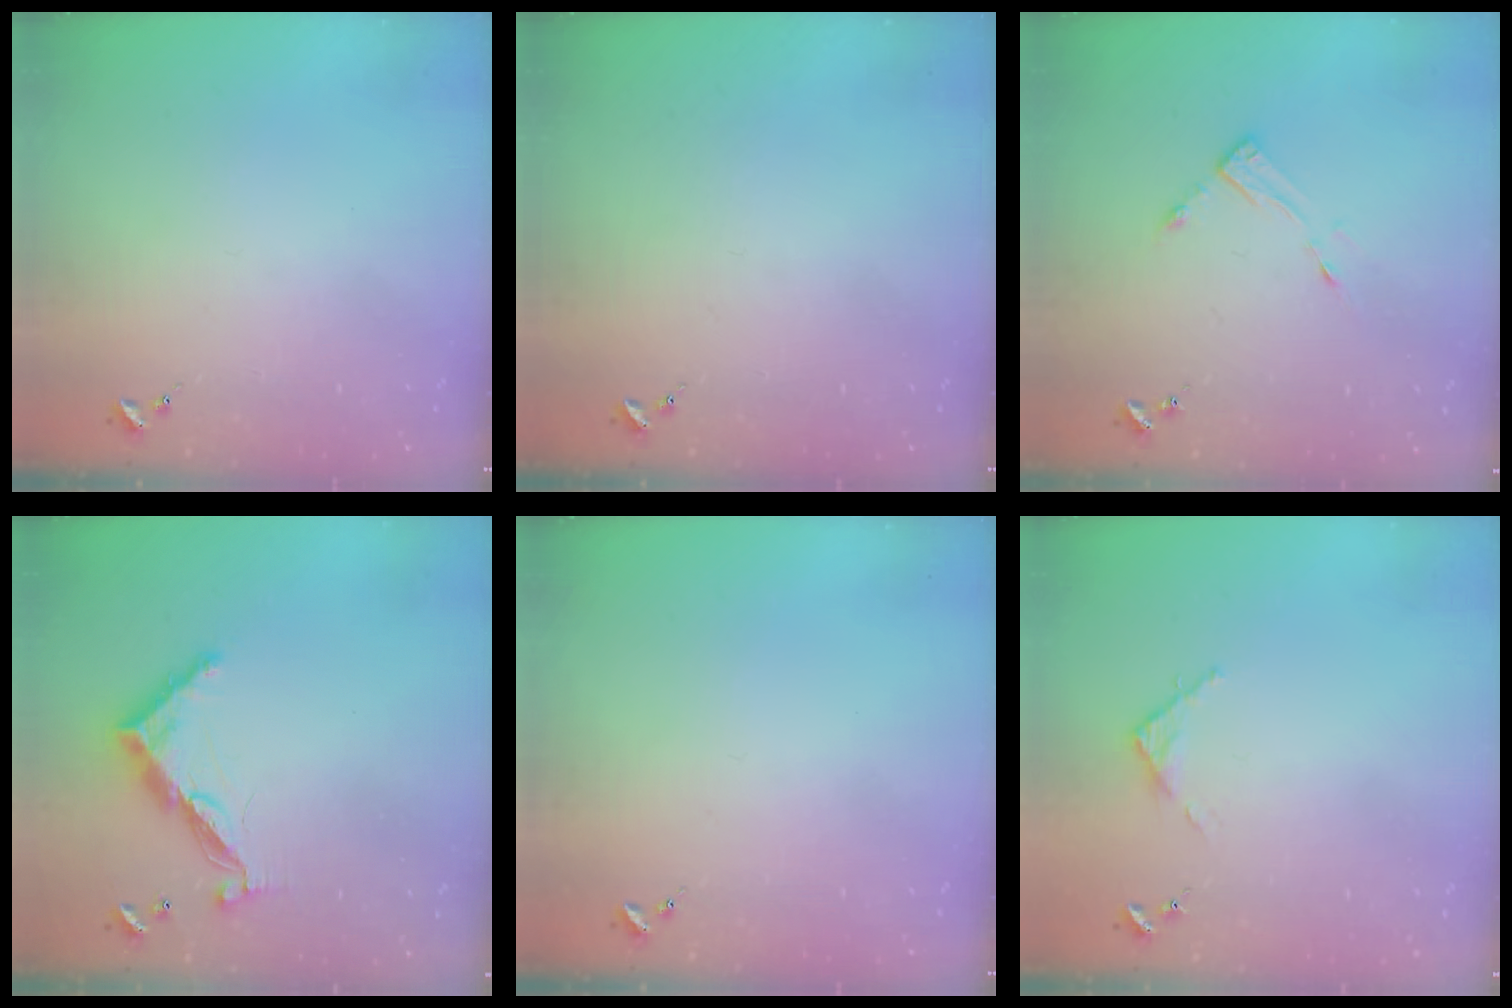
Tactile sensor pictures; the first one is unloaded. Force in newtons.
{"total": 0.0}
{"total": 3.5, "press": 3.4, "slide": 0.3}
{"total": 9.9, "press": 9.9, "slide": 0.2}
{"total": 0.0}
{"total": 3.3, "press": 3.2, "slide": 0.3}